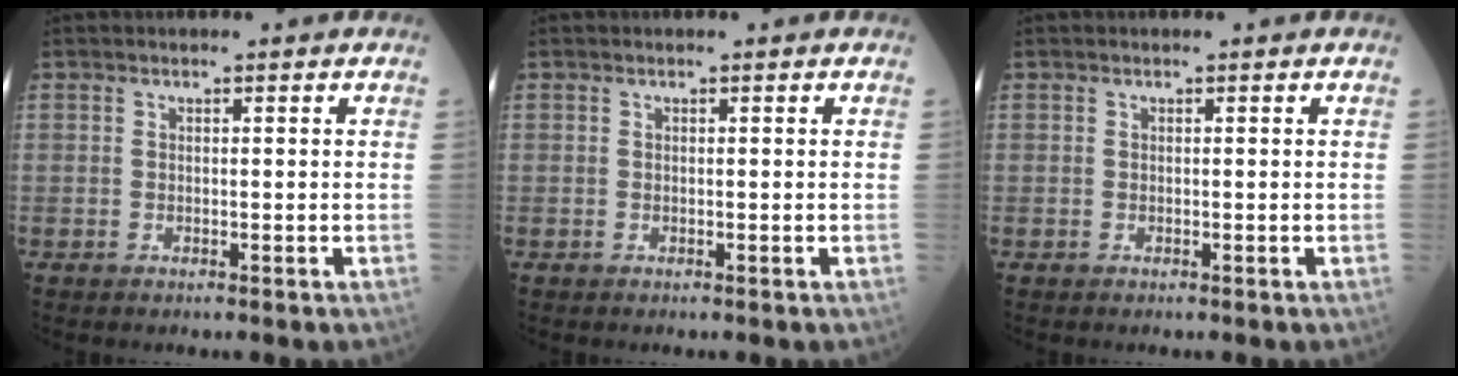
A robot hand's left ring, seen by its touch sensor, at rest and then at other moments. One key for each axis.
{"total": 0.0}
{"total": 0.0}